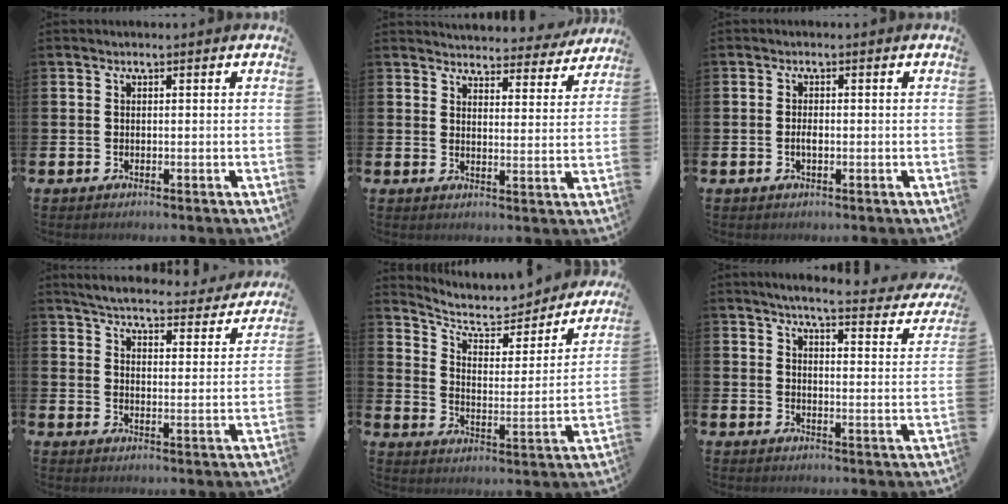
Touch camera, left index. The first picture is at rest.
{"total": 4.3, "force": [4.2, 1.0, 0.3], "torque": [-0.016, -0.032, 0.071]}
{"total": 1.3, "force": [-0.3, 0.5, 1.2], "torque": [-0.020, 0.000, -0.006]}
{"total": 4.8, "force": [4.5, 0.6, 1.3], "torque": [-0.046, -0.036, 0.073]}
{"total": 7.2, "force": [6.1, 2.8, 2.6], "torque": [-0.076, -0.047, 0.099]}
{"total": 4.7, "force": [4.2, 0.2, 2.0], "torque": [-0.047, -0.032, 0.066]}